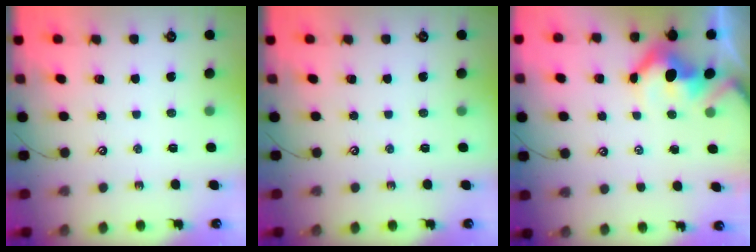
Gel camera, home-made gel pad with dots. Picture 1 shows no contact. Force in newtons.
{"total": 0.0}
{"total": 6.1, "press": 6.0, "slide": 1.0}